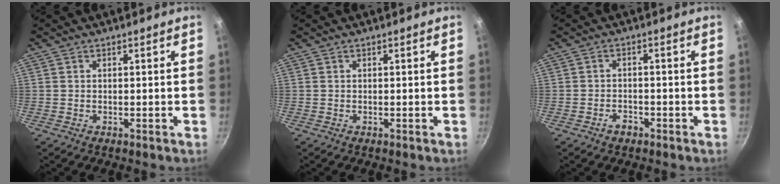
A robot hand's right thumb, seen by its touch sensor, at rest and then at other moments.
{"total": 0.0}
{"total": 2.5, "force": [-1.7, 1.5, 1.1], "torque": [-0.010, 0.018, -0.026]}